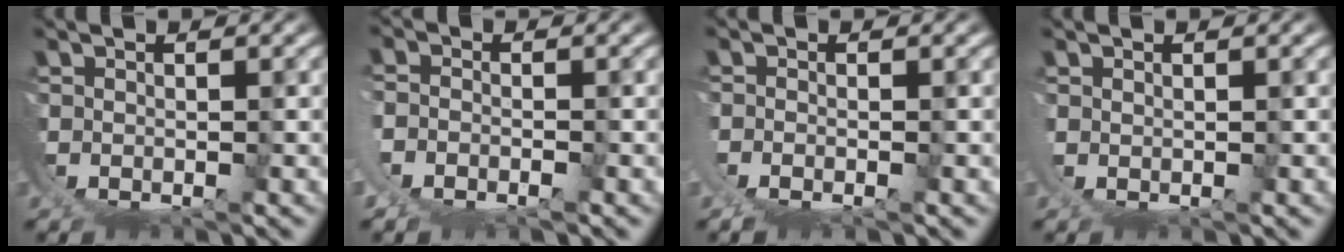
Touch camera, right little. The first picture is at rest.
{"total": 3.0, "force": [0.4, 2.5, 1.6], "torque": [-0.046, -0.008, 0.005]}
{"total": 1.7, "force": [-0.7, 1.2, 1.0], "torque": [-0.023, -0.006, -0.013]}
{"total": 0.7, "force": [0.7, 0.0, -0.1], "torque": [0.002, 0.003, 0.008]}